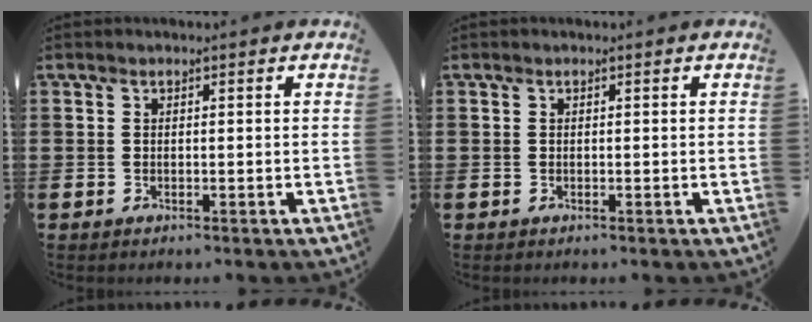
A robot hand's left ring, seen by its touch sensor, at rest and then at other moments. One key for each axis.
{"total": 0.0}